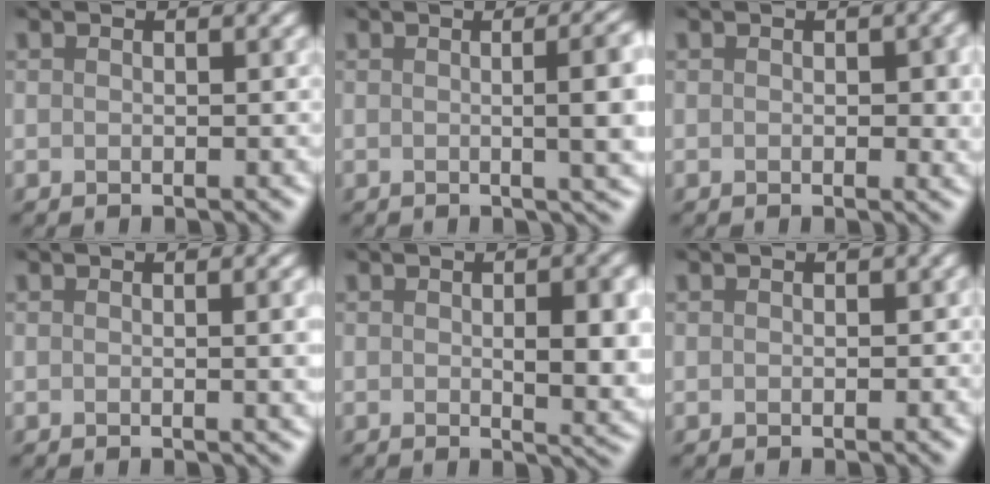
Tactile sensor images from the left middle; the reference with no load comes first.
{"total": 7.1, "force": [0.2, 2.3, 6.7], "torque": [-0.057, 0.022, 0.003]}
{"total": 1.2, "force": [-0.1, 0.1, 1.2], "torque": [-0.032, 0.001, 0.014]}
{"total": 3.4, "force": [0.0, 1.4, 3.1], "torque": [-0.022, 0.017, -0.010]}
{"total": 4.5, "force": [0.0, 0.8, 4.4], "torque": [-0.074, -0.001, 0.016]}
{"total": 0.0}